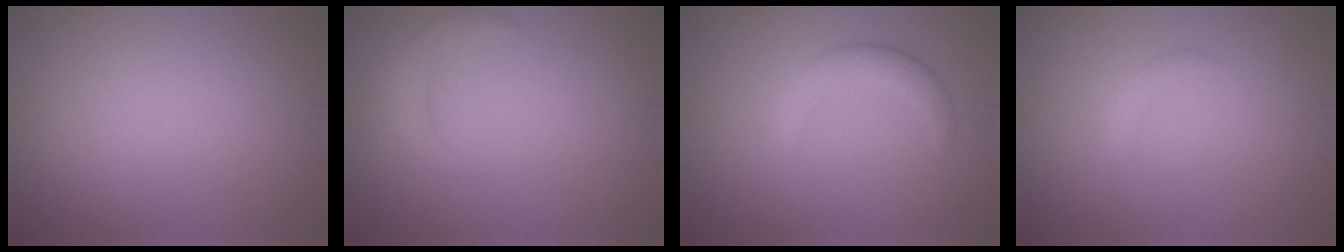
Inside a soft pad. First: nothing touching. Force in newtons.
{"total": 2.2, "press": 2.2, "slide": 0.1}
{"total": 2.4, "press": 2.4, "slide": 0.2}
{"total": 1.0, "press": 1.0, "slide": 0.0}